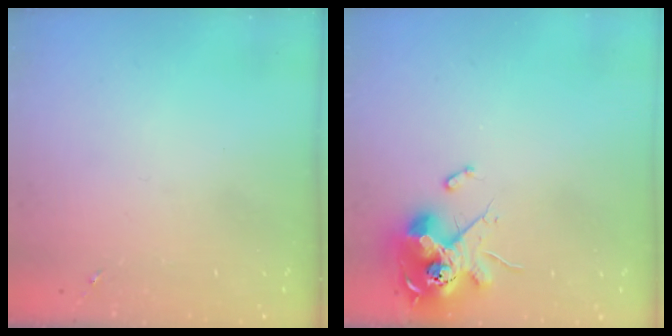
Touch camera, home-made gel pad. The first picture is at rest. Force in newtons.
{"total": 14.0, "press": 13.9, "slide": 1.5}